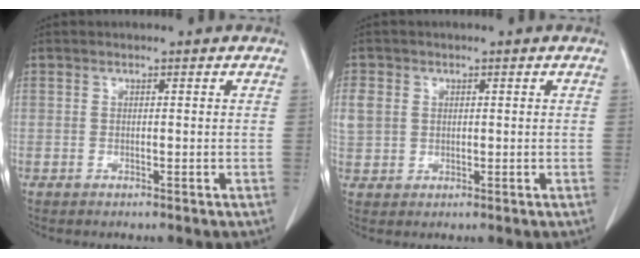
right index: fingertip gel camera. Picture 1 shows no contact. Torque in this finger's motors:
{"motor_torque": [0.45, 0.14, 0.18, 0.06]}